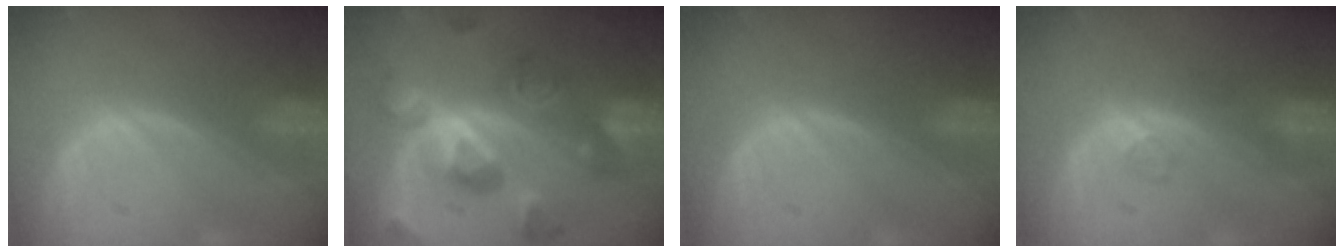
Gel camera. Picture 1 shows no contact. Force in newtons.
{"total": 11.2, "press": 11.2, "slide": 1.1}
{"total": 0.0}
{"total": 2.1, "press": 2.1, "slide": 0.2}